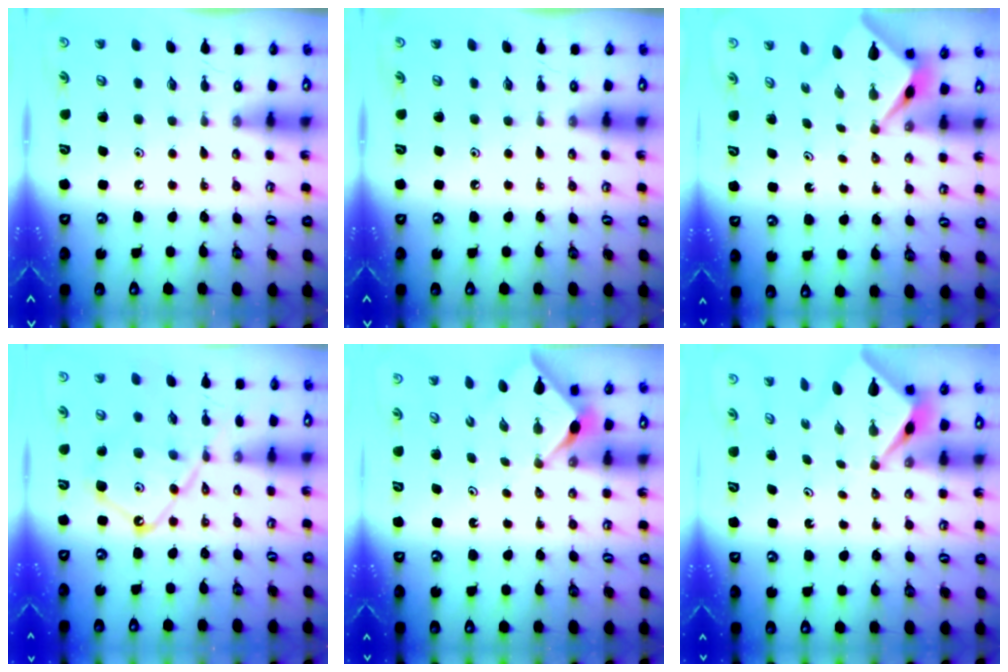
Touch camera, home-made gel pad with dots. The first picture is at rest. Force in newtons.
{"total": 0.0}
{"total": 2.5, "press": 2.5, "slide": 0.2}
{"total": 11.9, "press": 11.8, "slide": 1.2}
{"total": 3.0, "press": 2.9, "slide": 0.3}
{"total": 2.5, "press": 2.5, "slide": 0.1}